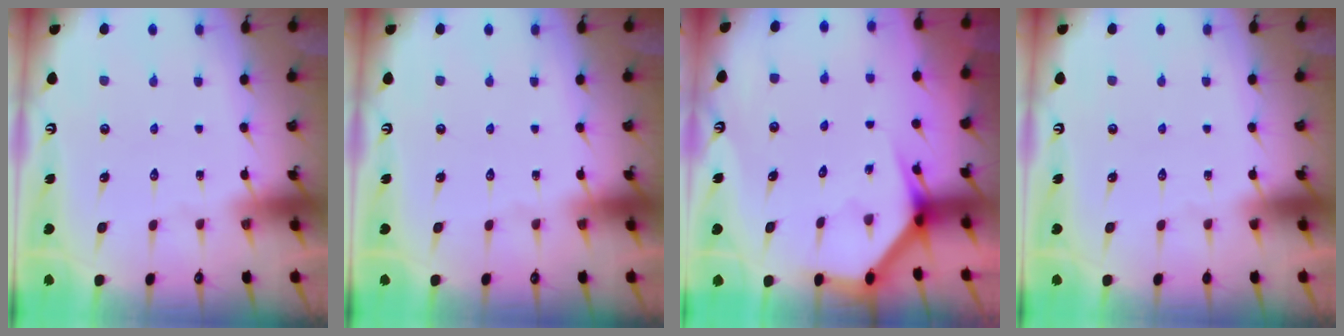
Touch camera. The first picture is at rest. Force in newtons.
{"total": 0.0}
{"total": 3.5, "press": 3.5, "slide": 0.3}
{"total": 0.0}